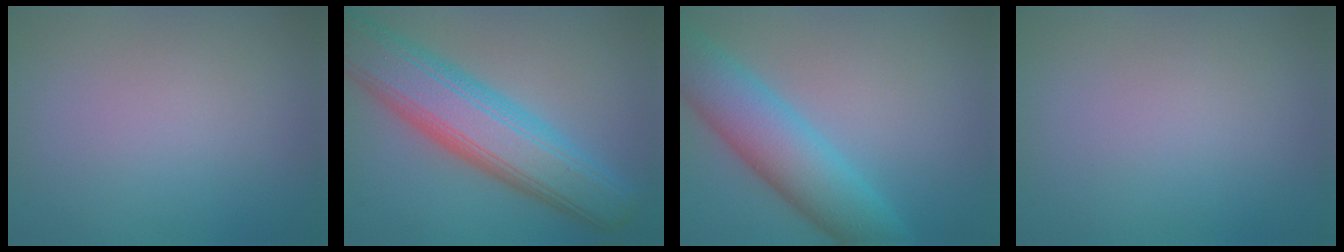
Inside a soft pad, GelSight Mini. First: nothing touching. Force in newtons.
{"total": 10.0, "press": 10.0, "slide": 0.2}
{"total": 7.3, "press": 7.3, "slide": 0.2}
{"total": 0.0}